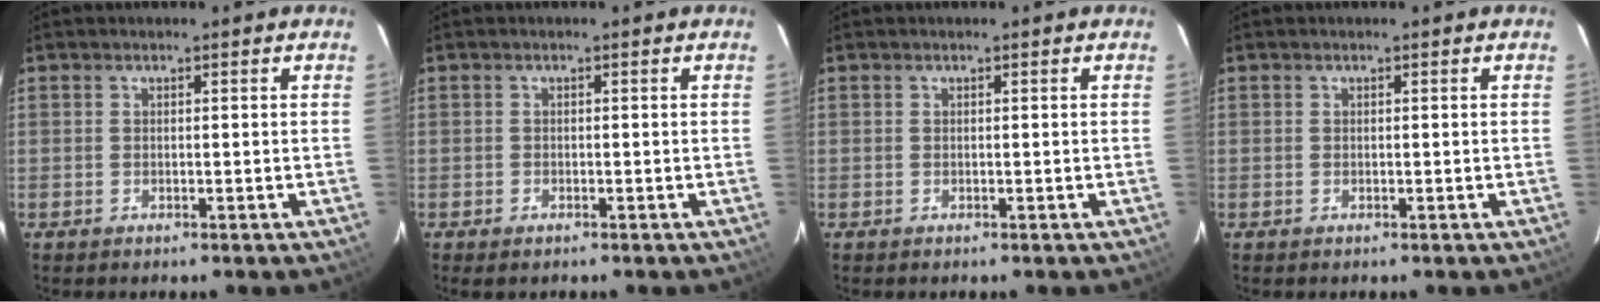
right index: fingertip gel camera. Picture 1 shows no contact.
{"total": 2.0, "force": [-1.4, 1.1, 1.0], "torque": [-0.021, -0.007, -0.023]}
{"total": 0.0}
{"total": 0.0}